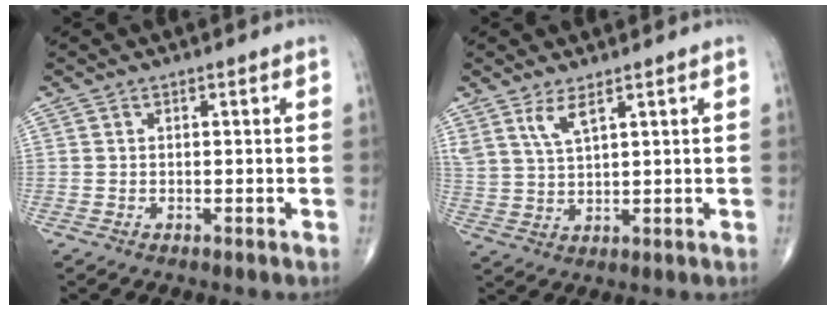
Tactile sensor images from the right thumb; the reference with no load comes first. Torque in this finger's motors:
{"motor_torque": [-0.17, -0.18, 0.47, 0.45, 0.05]}